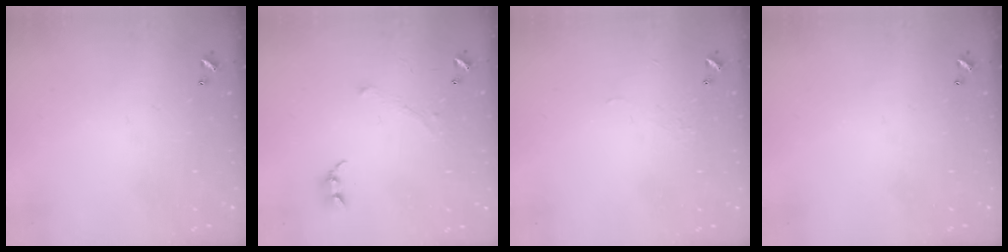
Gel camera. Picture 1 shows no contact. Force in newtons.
{"total": 1.0, "press": 0.9, "slide": 0.4}
{"total": 2.0, "press": 2.0, "slide": 0.5}
{"total": 0.0}